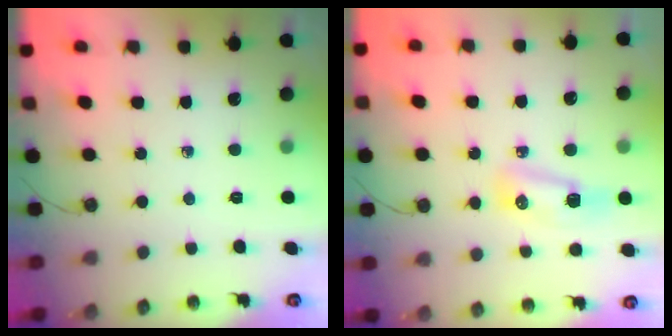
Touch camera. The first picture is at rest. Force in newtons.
{"total": 15.7, "press": 10.1, "slide": 12.1}